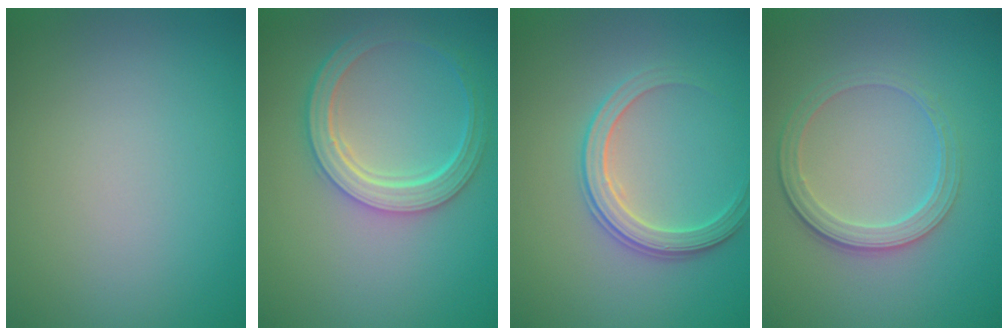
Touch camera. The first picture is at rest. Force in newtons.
{"total": 5.0, "press": 3.9, "slide": 3.1}
{"total": 2.8, "press": 2.8, "slide": 0.3}
{"total": 3.3, "press": 2.7, "slide": 1.9}